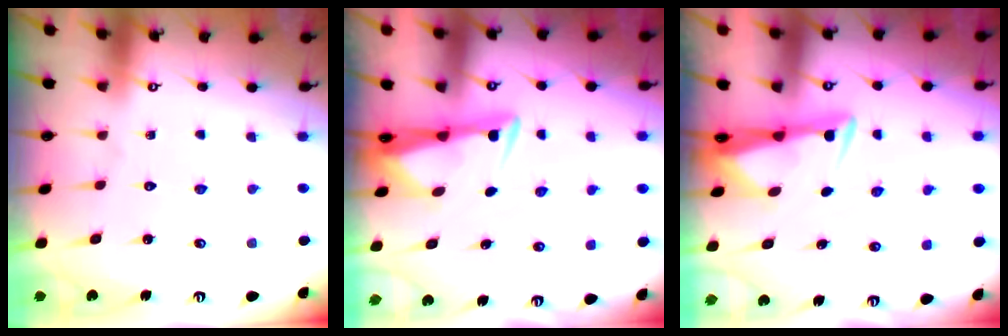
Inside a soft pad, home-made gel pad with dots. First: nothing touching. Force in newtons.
{"total": 2.9, "press": 2.8, "slide": 0.9}
{"total": 2.9, "press": 2.8, "slide": 0.9}